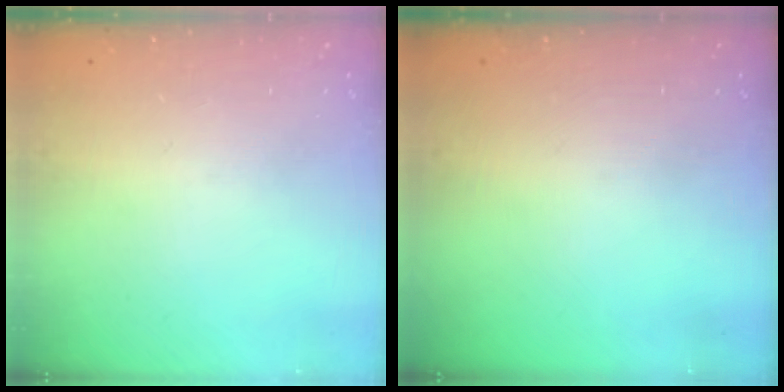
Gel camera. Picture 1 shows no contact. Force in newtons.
{"total": 0.0}